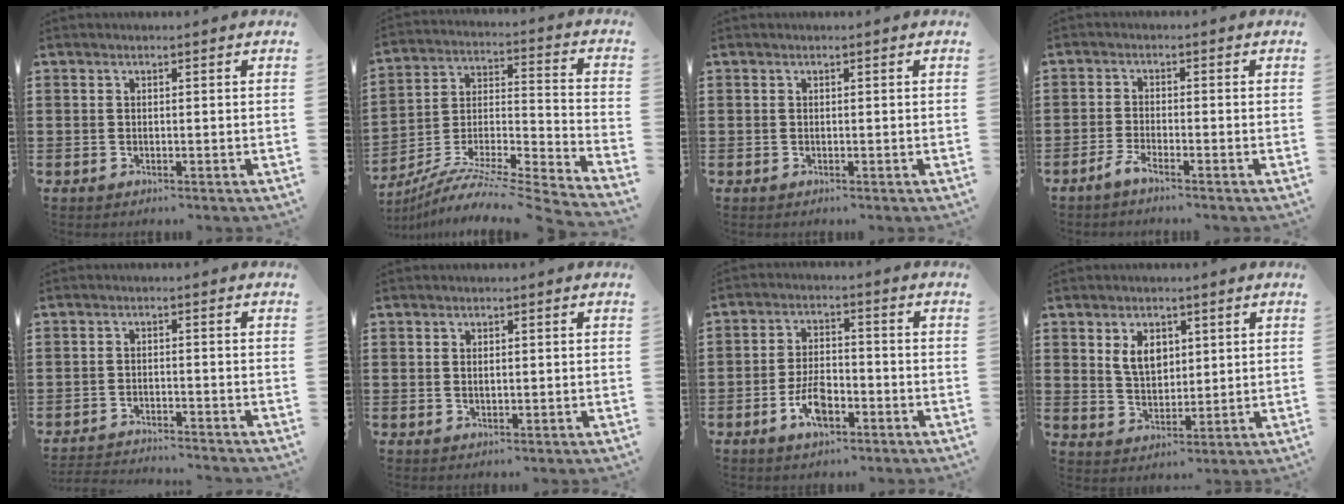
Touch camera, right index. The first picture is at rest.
{"total": 8.2, "force": [-7.2, 0.2, 3.9], "torque": [-0.066, -0.001, -0.148]}
{"total": 0.0}
{"total": 1.9, "force": [-1.7, -0.1, 0.8], "torque": [-0.022, -0.002, -0.034]}
{"total": 2.7, "force": [-2.7, -0.1, -0.2], "torque": [-0.002, 0.000, -0.059]}
{"total": 1.0, "force": [0.2, 0.4, 0.9], "torque": [-0.019, 0.003, 0.002]}
{"total": 6.3, "force": [-2.7, 3.0, 4.8], "torque": [-0.103, 0.002, -0.054]}
{"total": 5.3, "force": [2.1, 3.5, 3.3], "torque": [-0.070, 0.009, 0.035]}